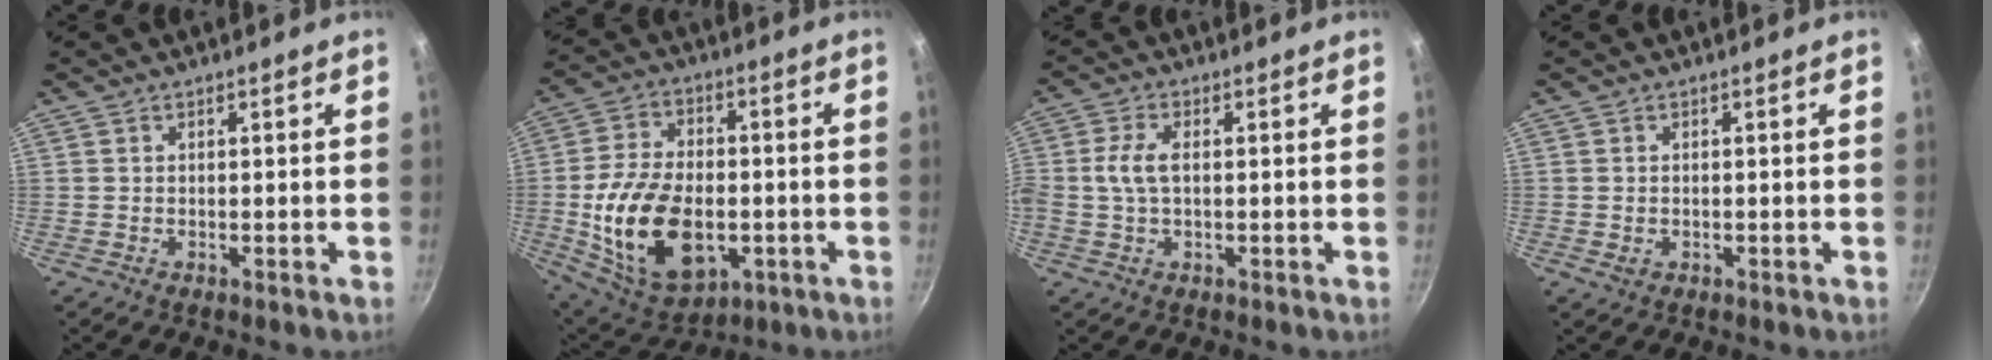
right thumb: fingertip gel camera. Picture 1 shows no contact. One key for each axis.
{"total": 19.9, "fx": -3.7, "fy": 12.3, "fz": 15.2, "tx": -0.268, "ty": 0.013, "tz": -0.048}
{"total": 5.0, "fx": 0.2, "fy": 2.7, "fz": 4.2, "tx": -0.089, "ty": 0.011, "tz": 0.000}
{"total": 1.3, "fx": -0.2, "fy": 1.0, "fz": 0.9, "tx": -0.014, "ty": 0.000, "tz": -0.002}